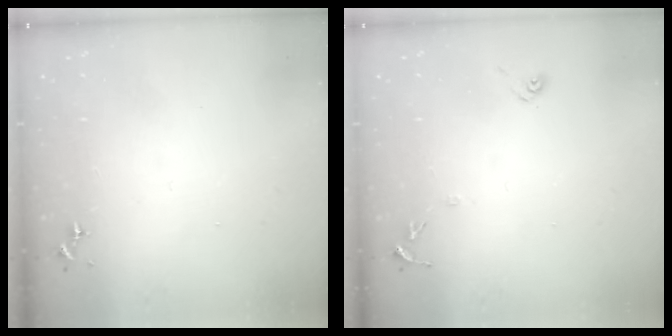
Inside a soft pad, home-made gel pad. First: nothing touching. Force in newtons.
{"total": 7.3, "press": 7.3, "slide": 0.5}